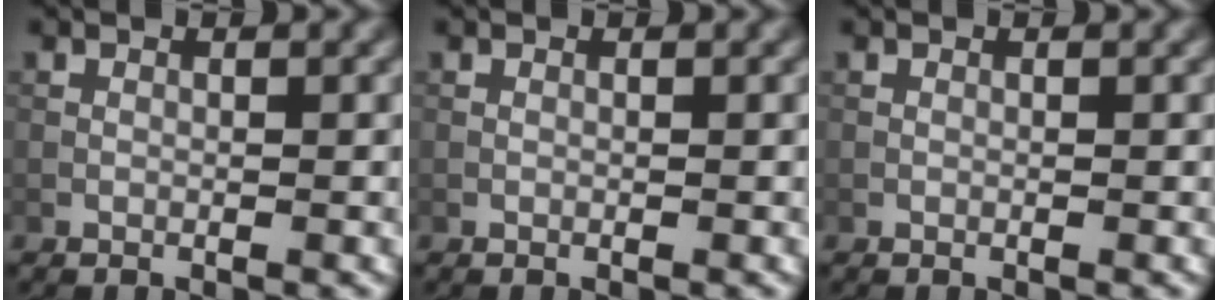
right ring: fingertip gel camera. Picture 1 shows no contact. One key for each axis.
{"total": 0.0}
{"total": 0.0}